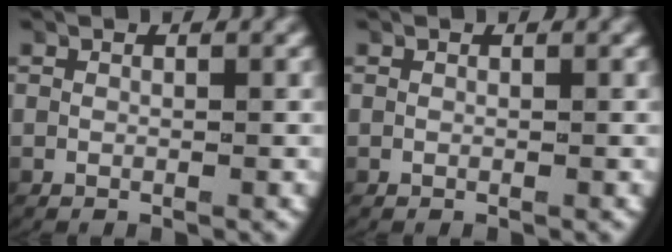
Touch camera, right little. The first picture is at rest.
{"total": 0.0}